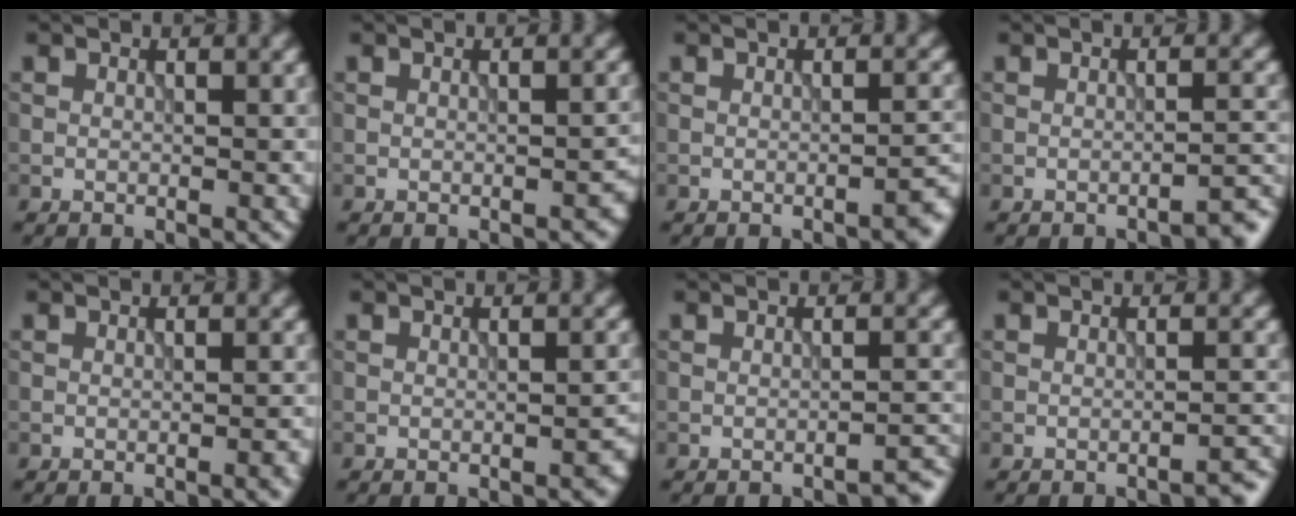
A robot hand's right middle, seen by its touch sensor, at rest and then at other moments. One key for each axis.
{"total": 0.9, "fx": -0.7, "fy": 0.3, "fz": 0.5, "tx": -0.008, "ty": 0.001, "tz": -0.008}
{"total": 1.7, "fx": -1.1, "fy": 0.3, "fz": 1.3, "tx": -0.010, "ty": 0.009, "tz": -0.018}
{"total": 2.4, "fx": -2.0, "fy": 0.3, "fz": 1.2, "tx": -0.001, "ty": 0.013, "tz": -0.035}
{"total": 1.1, "fx": -0.5, "fy": 0.2, "fz": 1.0, "tx": -0.009, "ty": 0.002, "tz": -0.008}
{"total": 1.1, "fx": -0.8, "fy": 0.2, "fz": 0.8, "tx": -0.011, "ty": 0.004, "tz": -0.010}
{"total": 2.0, "fx": -1.8, "fy": 0.2, "fz": 0.7, "tx": 0.005, "ty": 0.011, "tz": -0.029}
{"total": 1.9, "fx": -1.7, "fy": 0.3, "fz": 0.9, "tx": 0.002, "ty": 0.010, "tz": -0.028}